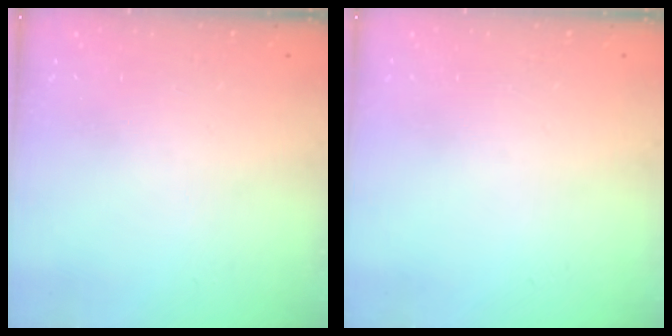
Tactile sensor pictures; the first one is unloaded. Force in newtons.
{"total": 0.0}